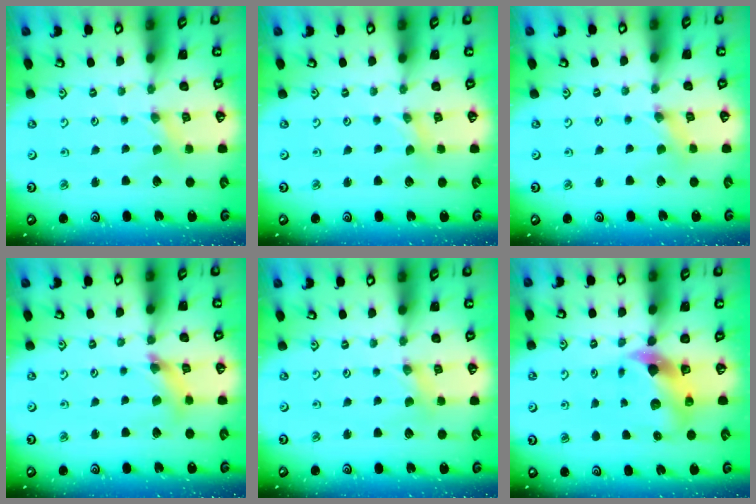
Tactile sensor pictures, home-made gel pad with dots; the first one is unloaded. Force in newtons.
{"total": 0.0}
{"total": 1.6, "press": 1.6, "slide": 0.3}
{"total": 6.7, "press": 6.7, "slide": 0.7}
{"total": 1.4, "press": 1.3, "slide": 0.2}
{"total": 8.4, "press": 8.3, "slide": 1.3}